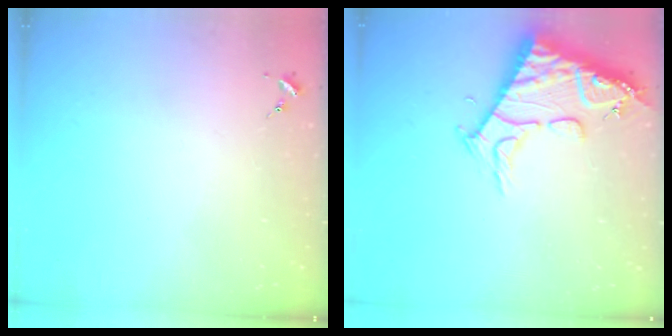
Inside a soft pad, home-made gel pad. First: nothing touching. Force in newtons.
{"total": 15.8, "press": 15.7, "slide": 1.6}